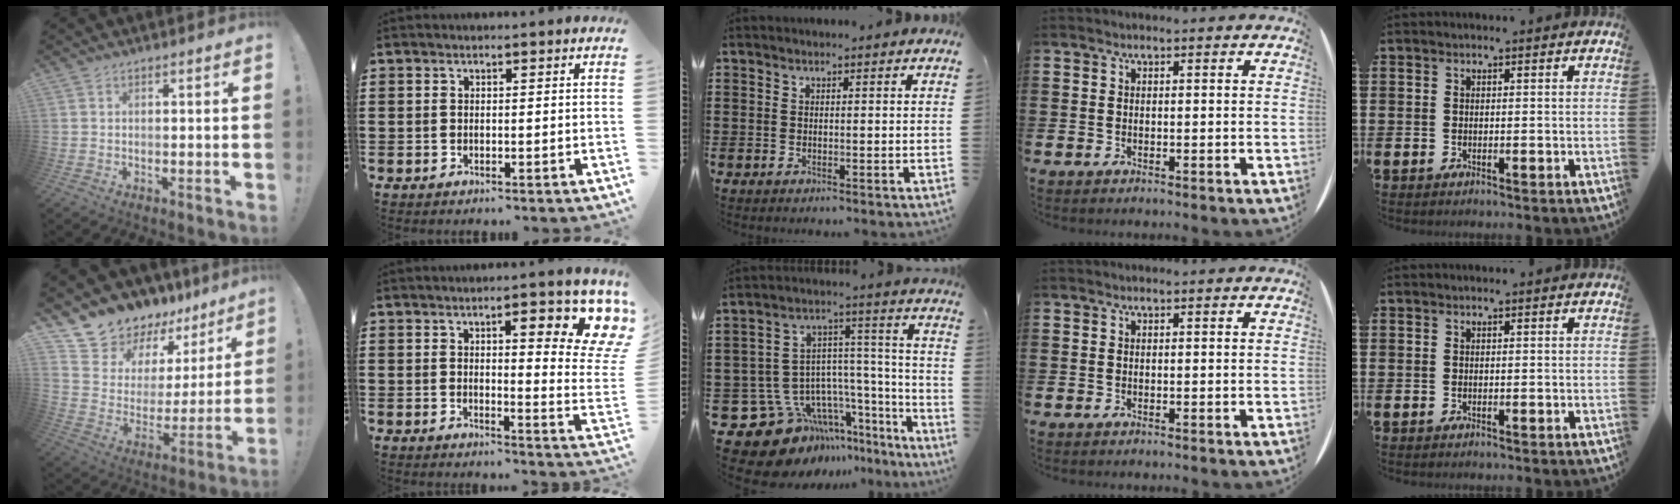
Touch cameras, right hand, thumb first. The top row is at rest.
{"thumb": {"total": 11.5, "force": [10.7, 4.2, -0.1], "torque": [-0.013, -0.108, 0.201]}, "index": {"total": 10.7, "force": [5.3, 2.9, 8.8], "torque": [-0.119, -0.027, 0.084]}, "middle": {"total": 12.2, "force": [-8.4, 7.7, 4.5], "torque": [-0.126, -0.005, -0.145]}}